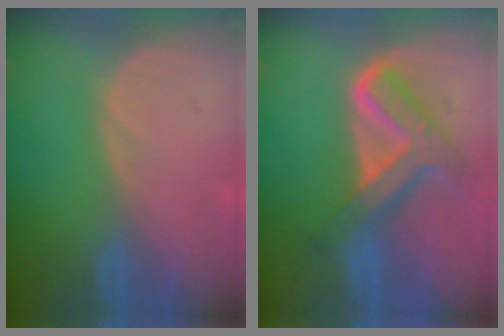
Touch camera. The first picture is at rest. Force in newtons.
{"total": 8.0, "press": 8.0, "slide": 0.6}